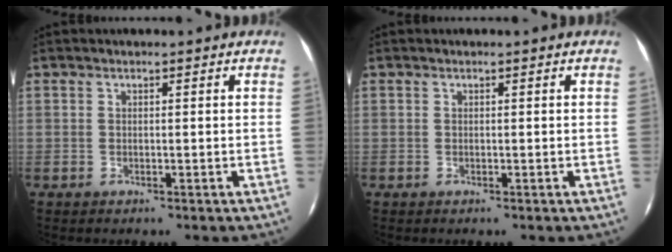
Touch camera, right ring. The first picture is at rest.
{"total": 0.0}